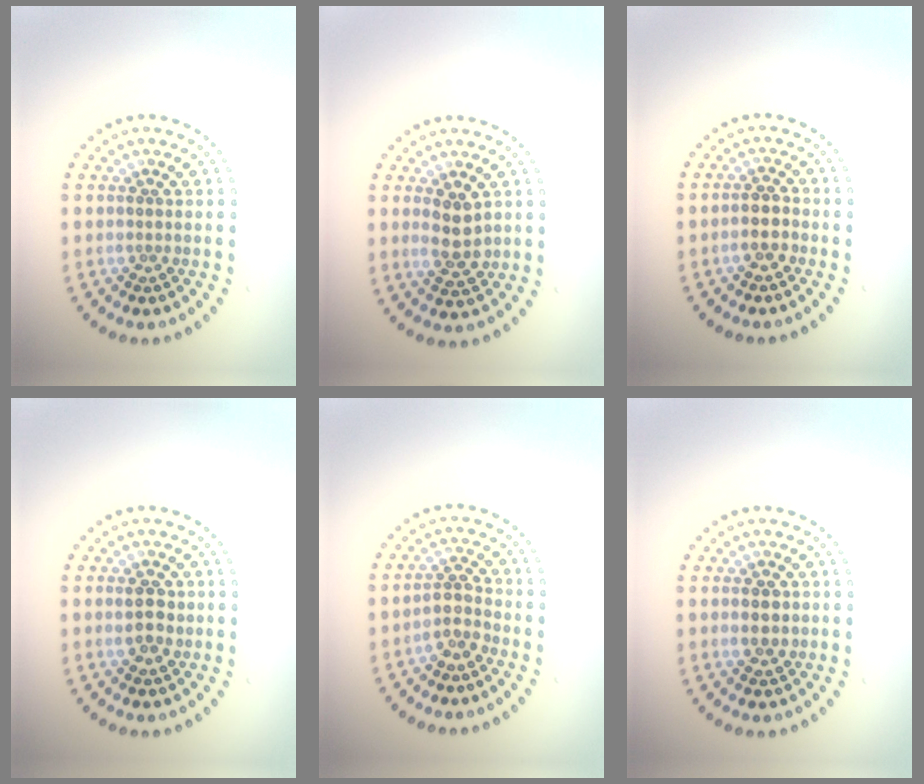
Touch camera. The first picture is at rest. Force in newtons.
{"total": 2.8, "press": 2.8, "slide": 0.6}
{"total": 2.1, "press": 1.9, "slide": 0.9}
{"total": 2.3, "press": 2.3, "slide": 0.2}
{"total": 2.2, "press": 1.9, "slide": 1.1}
{"total": 2.4, "press": 2.4, "slide": 0.2}